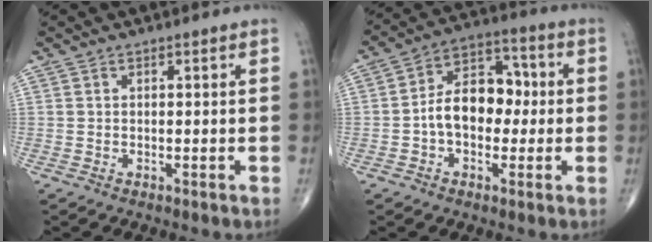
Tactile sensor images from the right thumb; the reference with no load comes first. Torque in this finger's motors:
{"motor_torque": [1.37, 1.38, 1.06, -0.19, 0.05]}